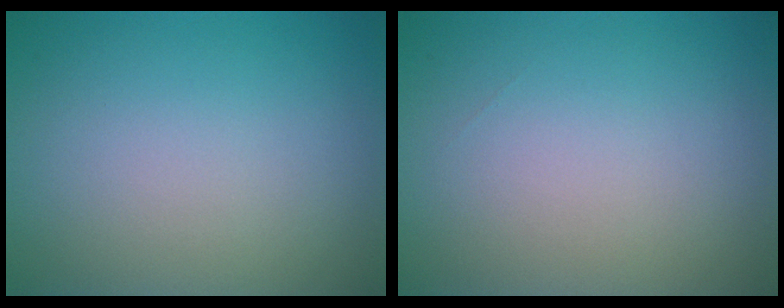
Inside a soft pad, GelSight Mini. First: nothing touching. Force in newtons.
{"total": 0.0}